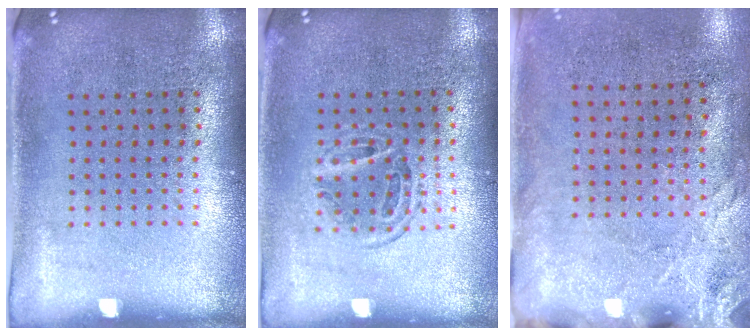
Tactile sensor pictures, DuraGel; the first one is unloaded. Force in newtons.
{"total": 1.1, "press": 0.9, "slide": 0.6}
{"total": 2.6, "press": 2.1, "slide": 1.6}